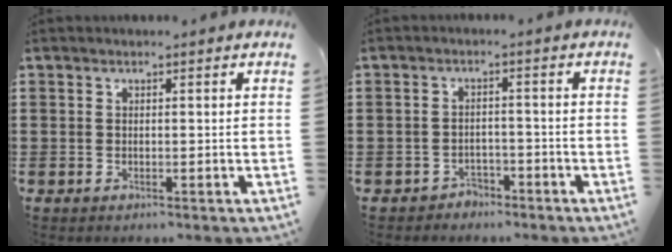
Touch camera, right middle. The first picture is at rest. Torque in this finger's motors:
{"motor_torque": [2.14, 0.00, -0.06, -0.03]}